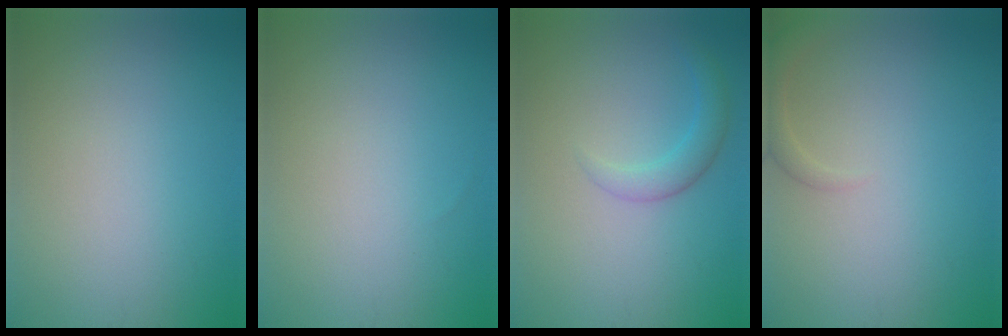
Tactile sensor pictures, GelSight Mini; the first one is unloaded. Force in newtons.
{"total": 0.0}
{"total": 2.2, "press": 2.2, "slide": 0.0}
{"total": 1.5, "press": 1.5, "slide": 0.1}